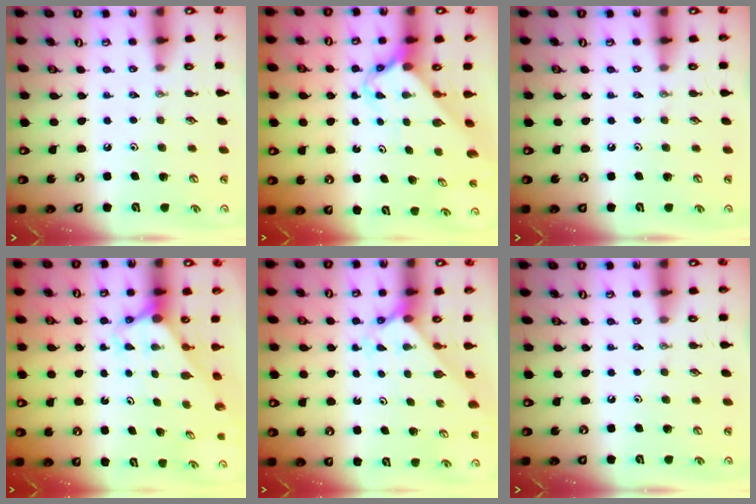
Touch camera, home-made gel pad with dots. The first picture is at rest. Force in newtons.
{"total": 2.6, "press": 2.6, "slide": 0.3}
{"total": 0.0}
{"total": 2.8, "press": 2.8, "slide": 0.0}
{"total": 2.1, "press": 2.1, "slide": 0.2}
{"total": 0.0}